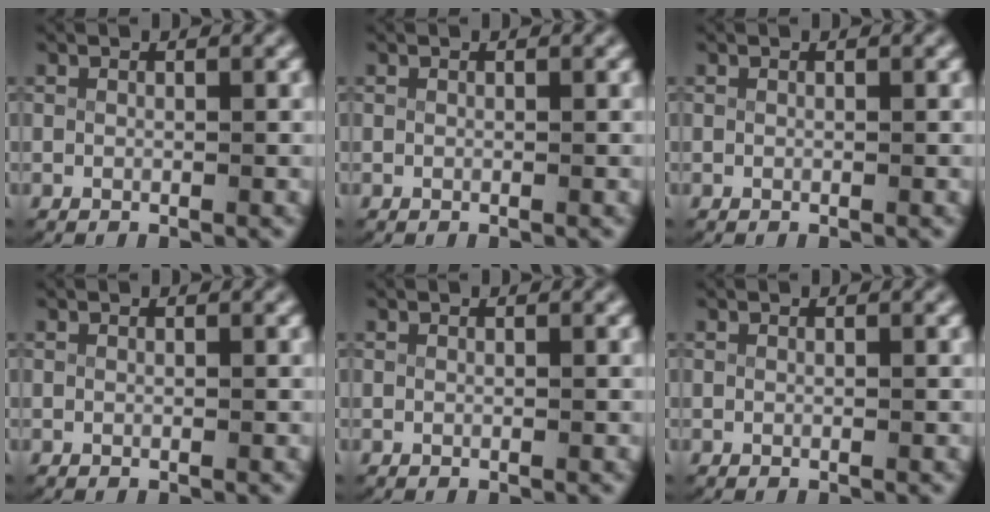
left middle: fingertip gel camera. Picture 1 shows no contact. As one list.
[{"total": 0.0}, {"total": 0.0}, {"total": 0.0}, {"total": 0.0}, {"total": 0.0}]